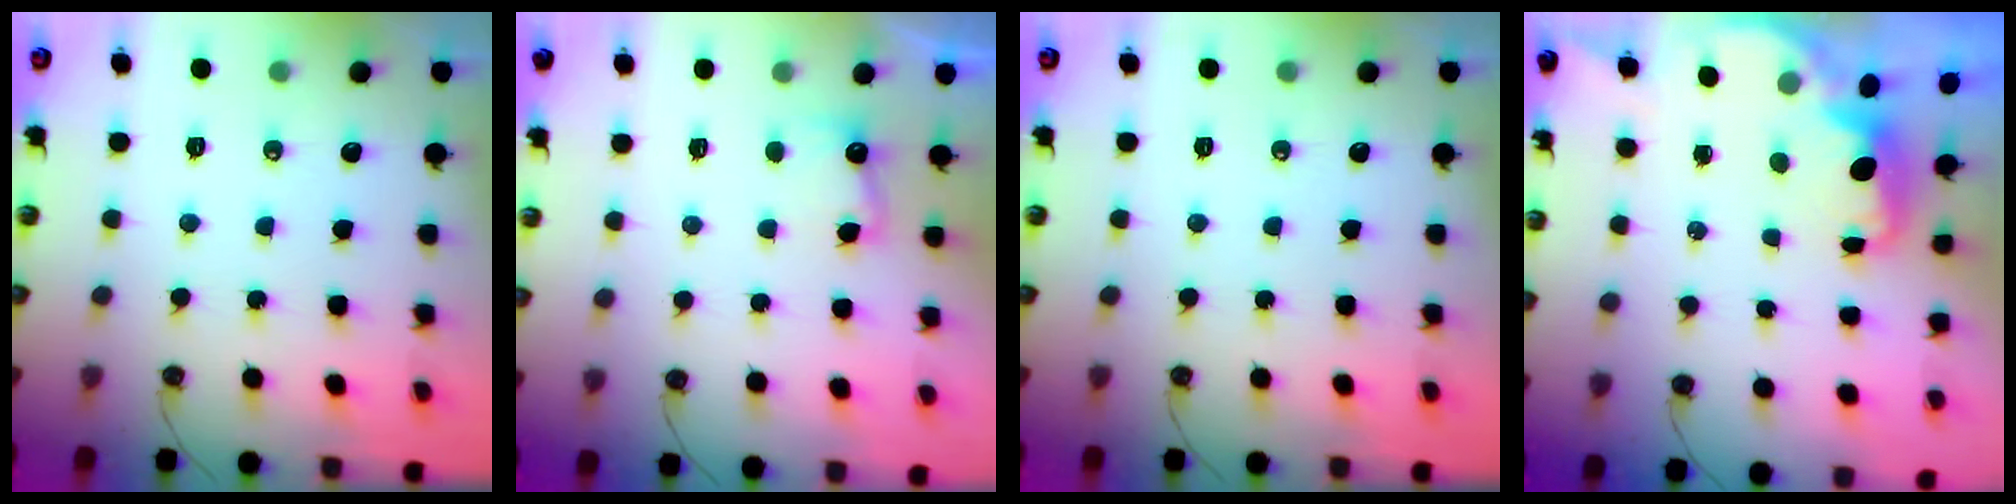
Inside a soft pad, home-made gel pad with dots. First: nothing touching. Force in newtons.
{"total": 3.0, "press": 2.8, "slide": 0.9}
{"total": 0.0}
{"total": 1.2, "press": 1.0, "slide": 0.6}